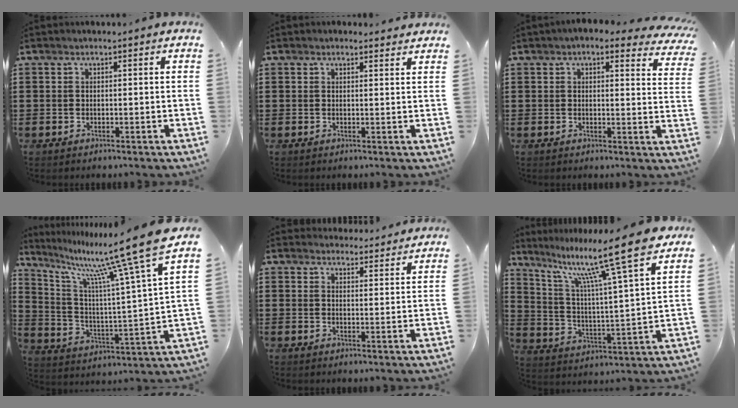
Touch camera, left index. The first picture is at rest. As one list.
[{"total": 1.4, "force": [1.4, 0.4, 0.2], "torque": [-0.007, 0.003, 0.027]}, {"total": 3.5, "force": [3.0, 1.0, 1.6], "torque": [-0.034, -0.007, 0.051]}, {"total": 14.3, "force": [10.9, 0.2, 9.2], "torque": [-0.194, -0.074, 0.168]}, {"total": 3.5, "force": [3.5, 0.5, 0.1], "torque": [-0.004, -0.016, 0.063]}, {"total": 13.8, "force": [10.3, 0.1, 9.2], "torque": [-0.193, -0.060, 0.162]}]